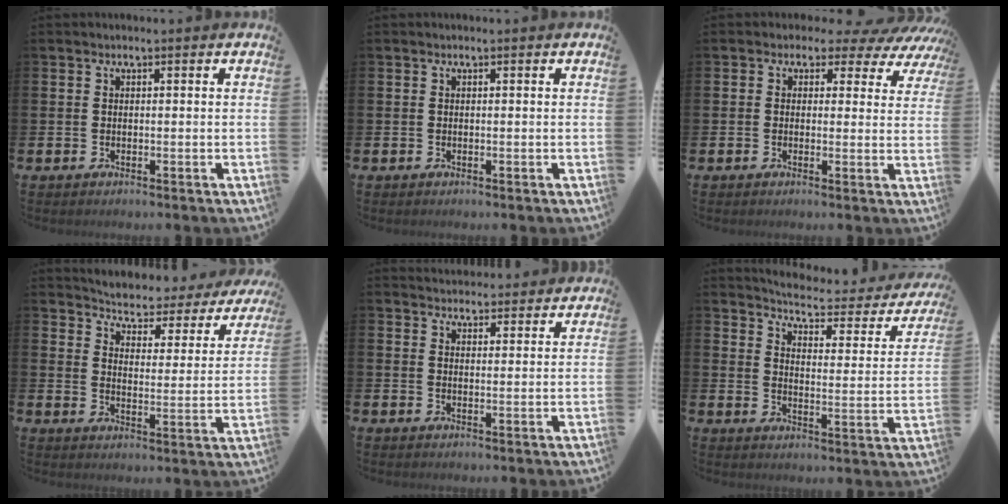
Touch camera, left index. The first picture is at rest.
{"total": 0.0}
{"total": 2.3, "force": [0.9, 1.9, 1.0], "torque": [-0.021, -0.013, 0.003]}
{"total": 4.1, "force": [4.0, 0.8, 0.4], "torque": [-0.038, -0.039, 0.062]}
{"total": 3.7, "force": [3.7, 0.7, -0.2], "torque": [0.006, -0.022, 0.065]}
{"total": 4.8, "force": [4.5, 0.6, 1.7], "torque": [-0.053, -0.039, 0.068]}